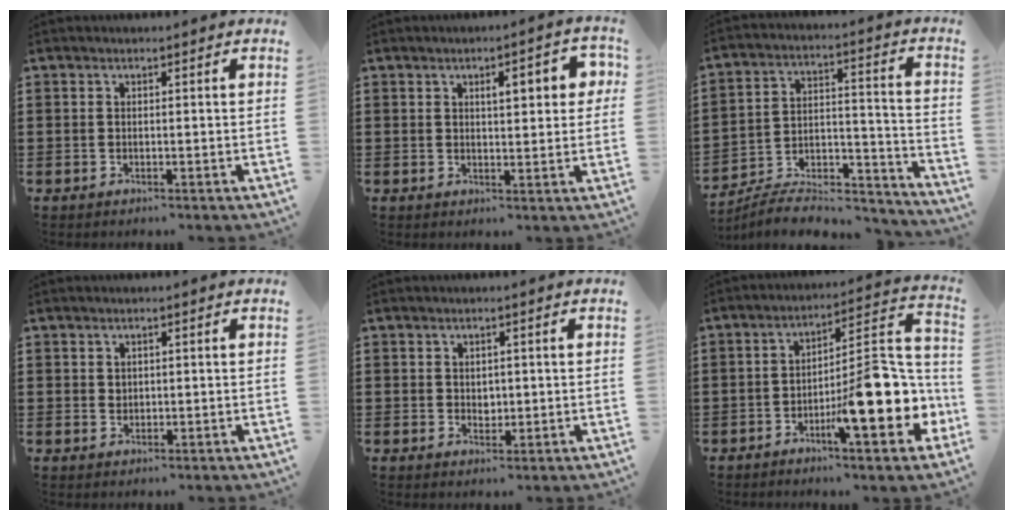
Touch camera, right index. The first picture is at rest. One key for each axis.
{"total": 4.2, "fx": 1.2, "fy": 1.4, "fz": 3.8, "tx": -0.052, "ty": -0.002, "tz": 0.012}
{"total": 7.4, "fx": -6.7, "fy": 2.1, "fz": 2.4, "tx": -0.035, "ty": 0.010, "tz": -0.130}
{"total": 1.0, "fx": 0.7, "fy": 0.7, "fz": 0.2, "tx": -0.006, "ty": 0.002, "tz": 0.015}
{"total": 1.5, "fx": 0.6, "fy": 1.2, "fz": 0.6, "tx": -0.007, "ty": 0.004, "tz": 0.008}
{"total": 12.9, "fx": -5.0, "fy": 3.4, "fz": 11.4, "tx": -0.151, "ty": -0.010, "tz": -0.090}